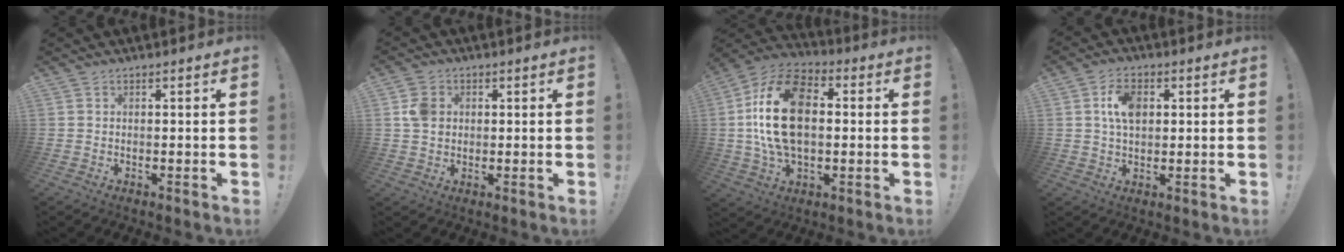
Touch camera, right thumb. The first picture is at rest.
{"total": 5.5, "force": [1.0, 4.7, 2.8], "torque": [-0.041, 0.008, 0.020]}
{"total": 22.3, "force": [1.4, 13.8, 17.5], "torque": [-0.330, 0.013, 0.026]}
{"total": 7.7, "force": [1.7, 4.8, 5.7], "torque": [-0.088, 0.004, 0.031]}